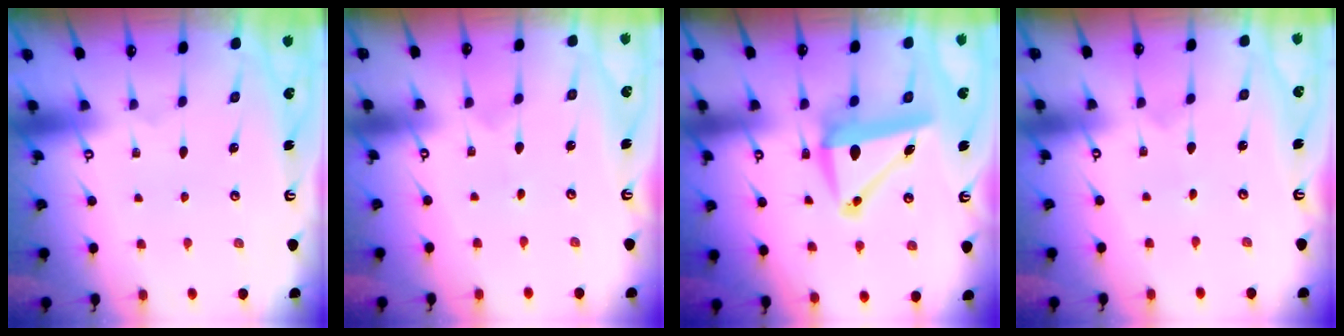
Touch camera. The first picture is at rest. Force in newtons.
{"total": 0.5, "press": 0.5, "slide": 0.0}
{"total": 10.3, "press": 9.8, "slide": 3.2}
{"total": 0.7, "press": 0.7, "slide": 0.0}